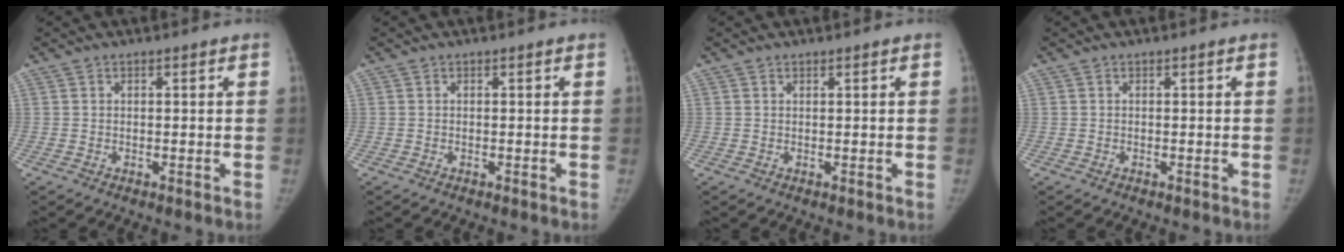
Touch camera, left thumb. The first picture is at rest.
{"total": 0.0}
{"total": 0.0}
{"total": 0.0}